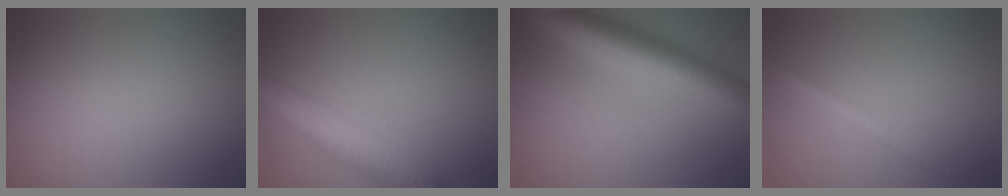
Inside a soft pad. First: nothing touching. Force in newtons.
{"total": 6.8, "press": 6.8, "slide": 0.4}
{"total": 9.8, "press": 9.8, "slide": 0.2}
{"total": 1.6, "press": 1.6, "slide": 0.0}